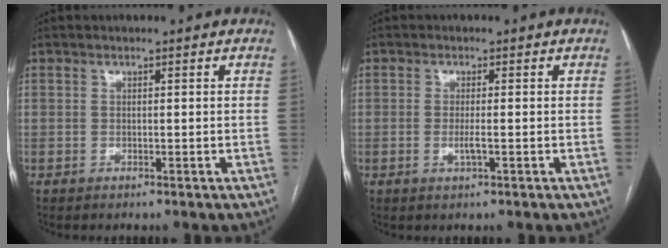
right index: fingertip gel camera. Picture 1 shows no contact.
{"total": 2.0, "force": [-0.5, 0.2, 1.9], "torque": [-0.041, -0.004, -0.009]}